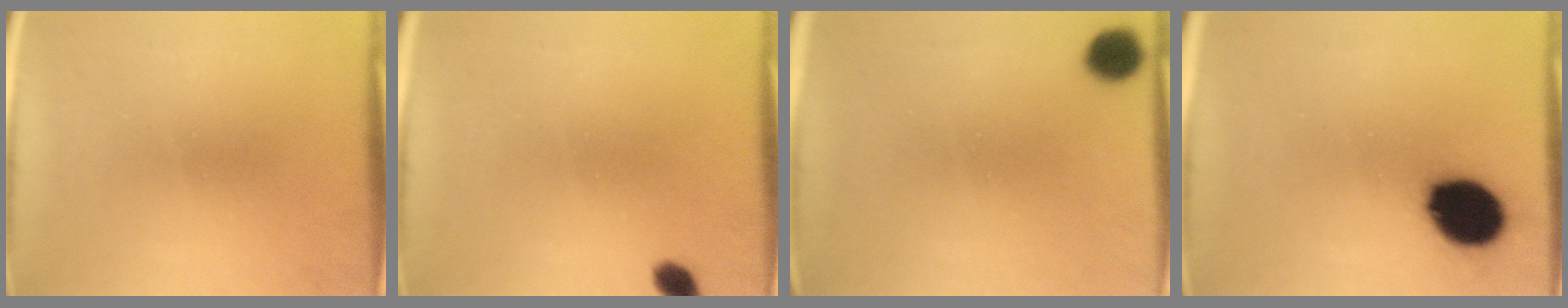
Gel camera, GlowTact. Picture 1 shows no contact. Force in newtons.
{"total": 2.3}
{"total": 4.8}
{"total": 13.6}